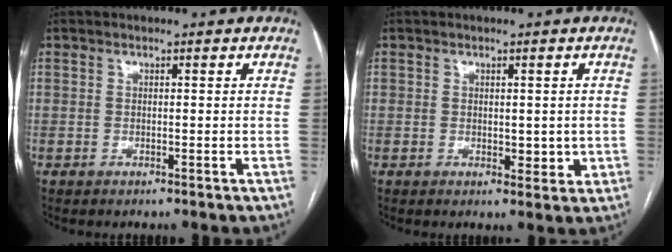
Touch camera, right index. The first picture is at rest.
{"total": 1.8, "force": [0.0, 1.4, 1.2], "torque": [-0.015, 0.003, 0.004]}